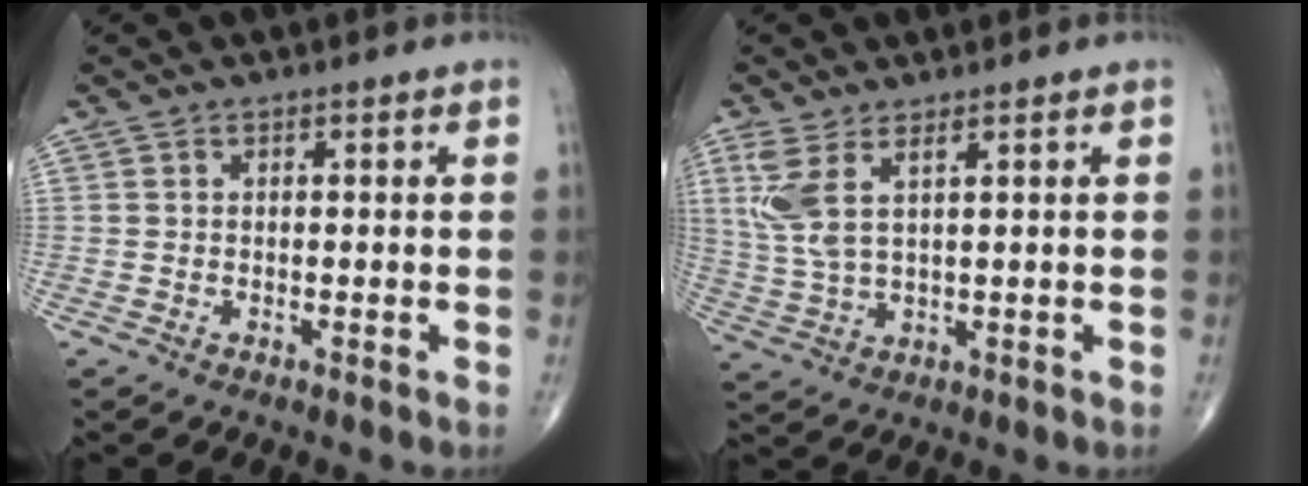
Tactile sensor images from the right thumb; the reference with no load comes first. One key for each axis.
{"total": 6.9, "fx": 3.1, "fy": 2.2, "fz": 5.8, "tx": -0.147, "ty": -0.013, "tz": 0.075}